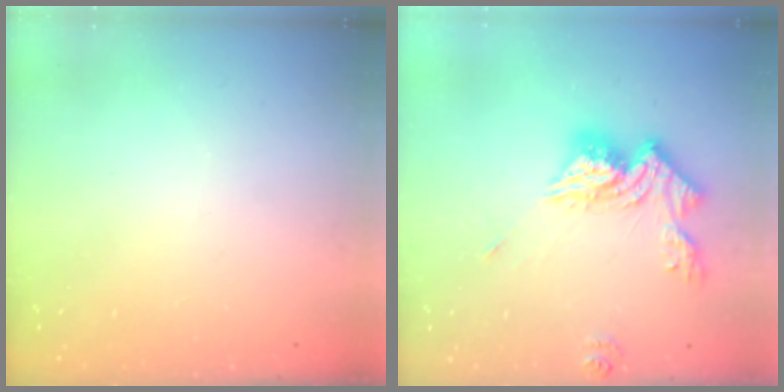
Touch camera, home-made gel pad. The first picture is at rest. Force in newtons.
{"total": 14.4, "press": 14.4, "slide": 1.5}